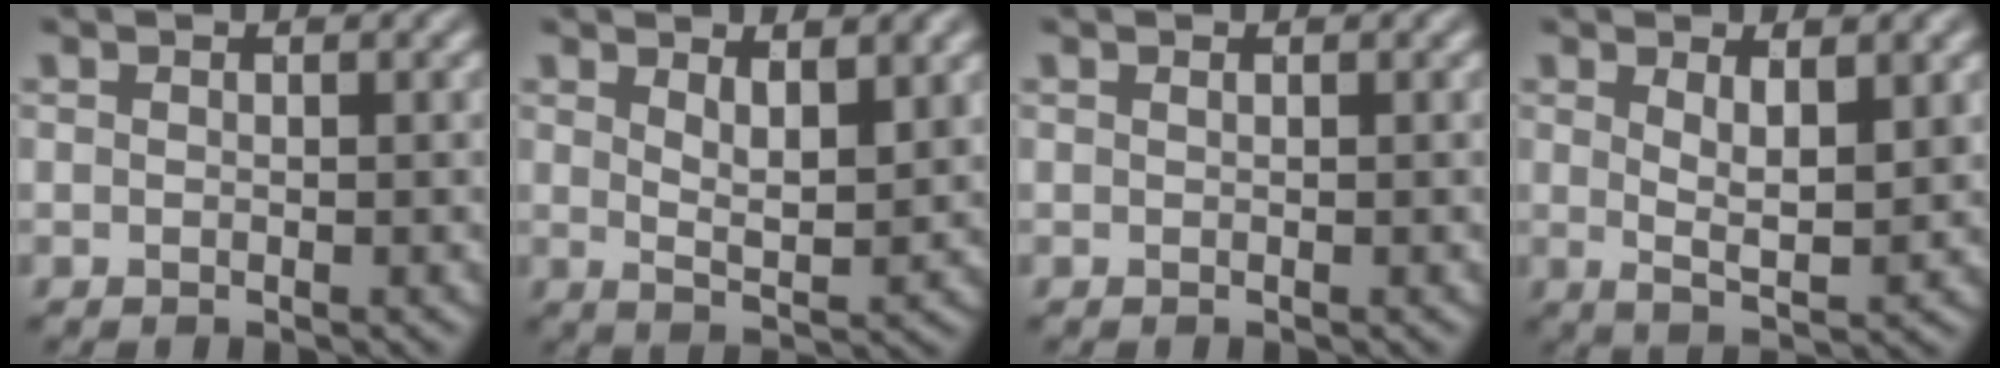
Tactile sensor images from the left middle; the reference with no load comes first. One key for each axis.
{"total": 3.4, "fx": 1.7, "fy": 0.8, "fz": 2.9, "tx": -0.052, "ty": -0.014, "tz": 0.030}
{"total": 0.0}
{"total": 3.5, "fx": 1.0, "fy": 0.8, "fz": 3.2, "tx": -0.060, "ty": -0.012, "tz": 0.019}